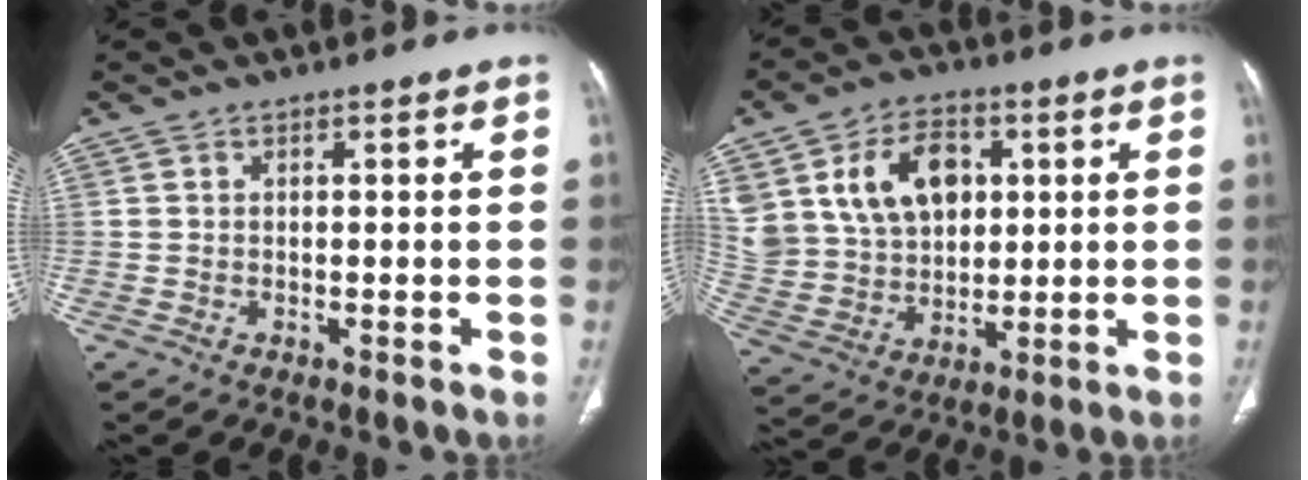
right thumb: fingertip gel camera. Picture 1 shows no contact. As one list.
[{"total": 18.2, "force": [5.9, 13.4, 10.9], "torque": [-0.187, 0.001, 0.123]}]